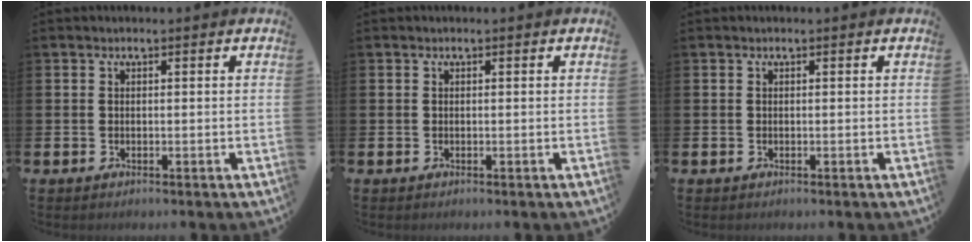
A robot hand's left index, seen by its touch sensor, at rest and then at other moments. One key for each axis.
{"total": 0.0}
{"total": 0.0}